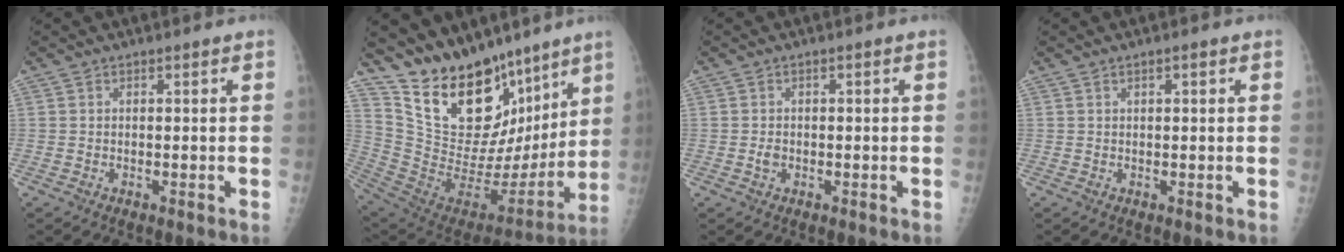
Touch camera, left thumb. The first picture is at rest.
{"total": 25.1, "force": [16.5, 13.0, 13.8], "torque": [-0.175, -0.073, 0.289]}
{"total": 1.4, "force": [-0.4, 1.0, 0.9], "torque": [-0.013, 0.004, -0.006]}
{"total": 1.0, "force": [0.5, 0.3, 0.8], "torque": [-0.013, 0.001, 0.007]}